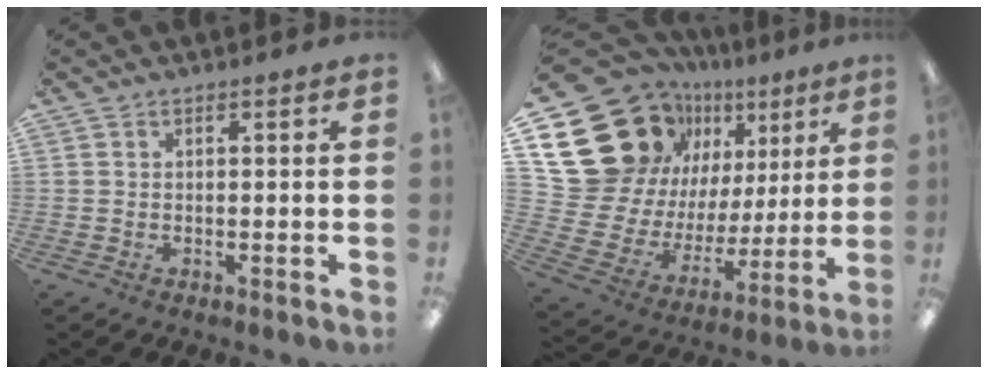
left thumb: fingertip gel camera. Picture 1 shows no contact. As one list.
[{"total": 24.0, "force": [12.4, 17.7, 10.6], "torque": [-0.203, -0.083, 0.262]}]